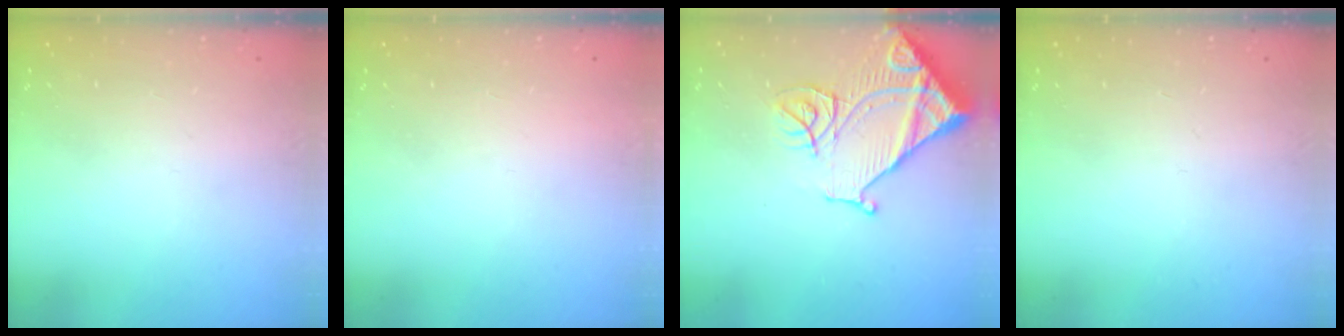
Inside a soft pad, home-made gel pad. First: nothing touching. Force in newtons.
{"total": 1.5, "press": 1.5, "slide": 0.1}
{"total": 16.3, "press": 16.2, "slide": 1.9}
{"total": 0.0}